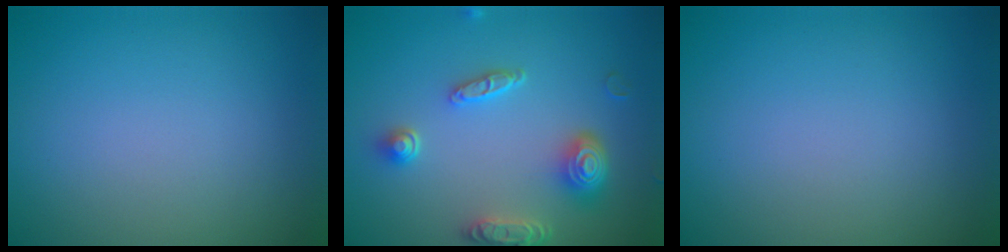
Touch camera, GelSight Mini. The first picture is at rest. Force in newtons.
{"total": 4.6, "press": 3.9, "slide": 2.5}
{"total": 0.0}